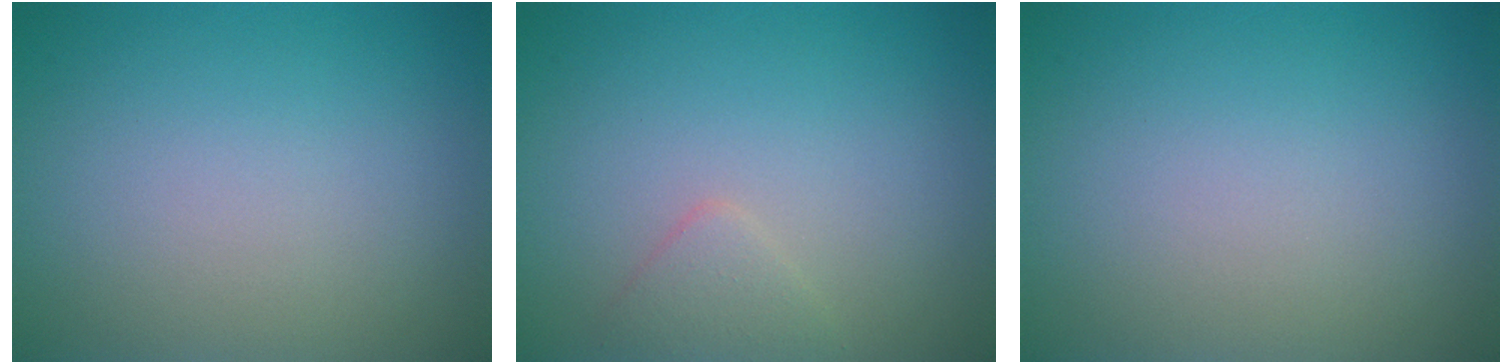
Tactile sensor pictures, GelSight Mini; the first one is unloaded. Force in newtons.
{"total": 1.4, "press": 1.4, "slide": 0.1}
{"total": 0.0}